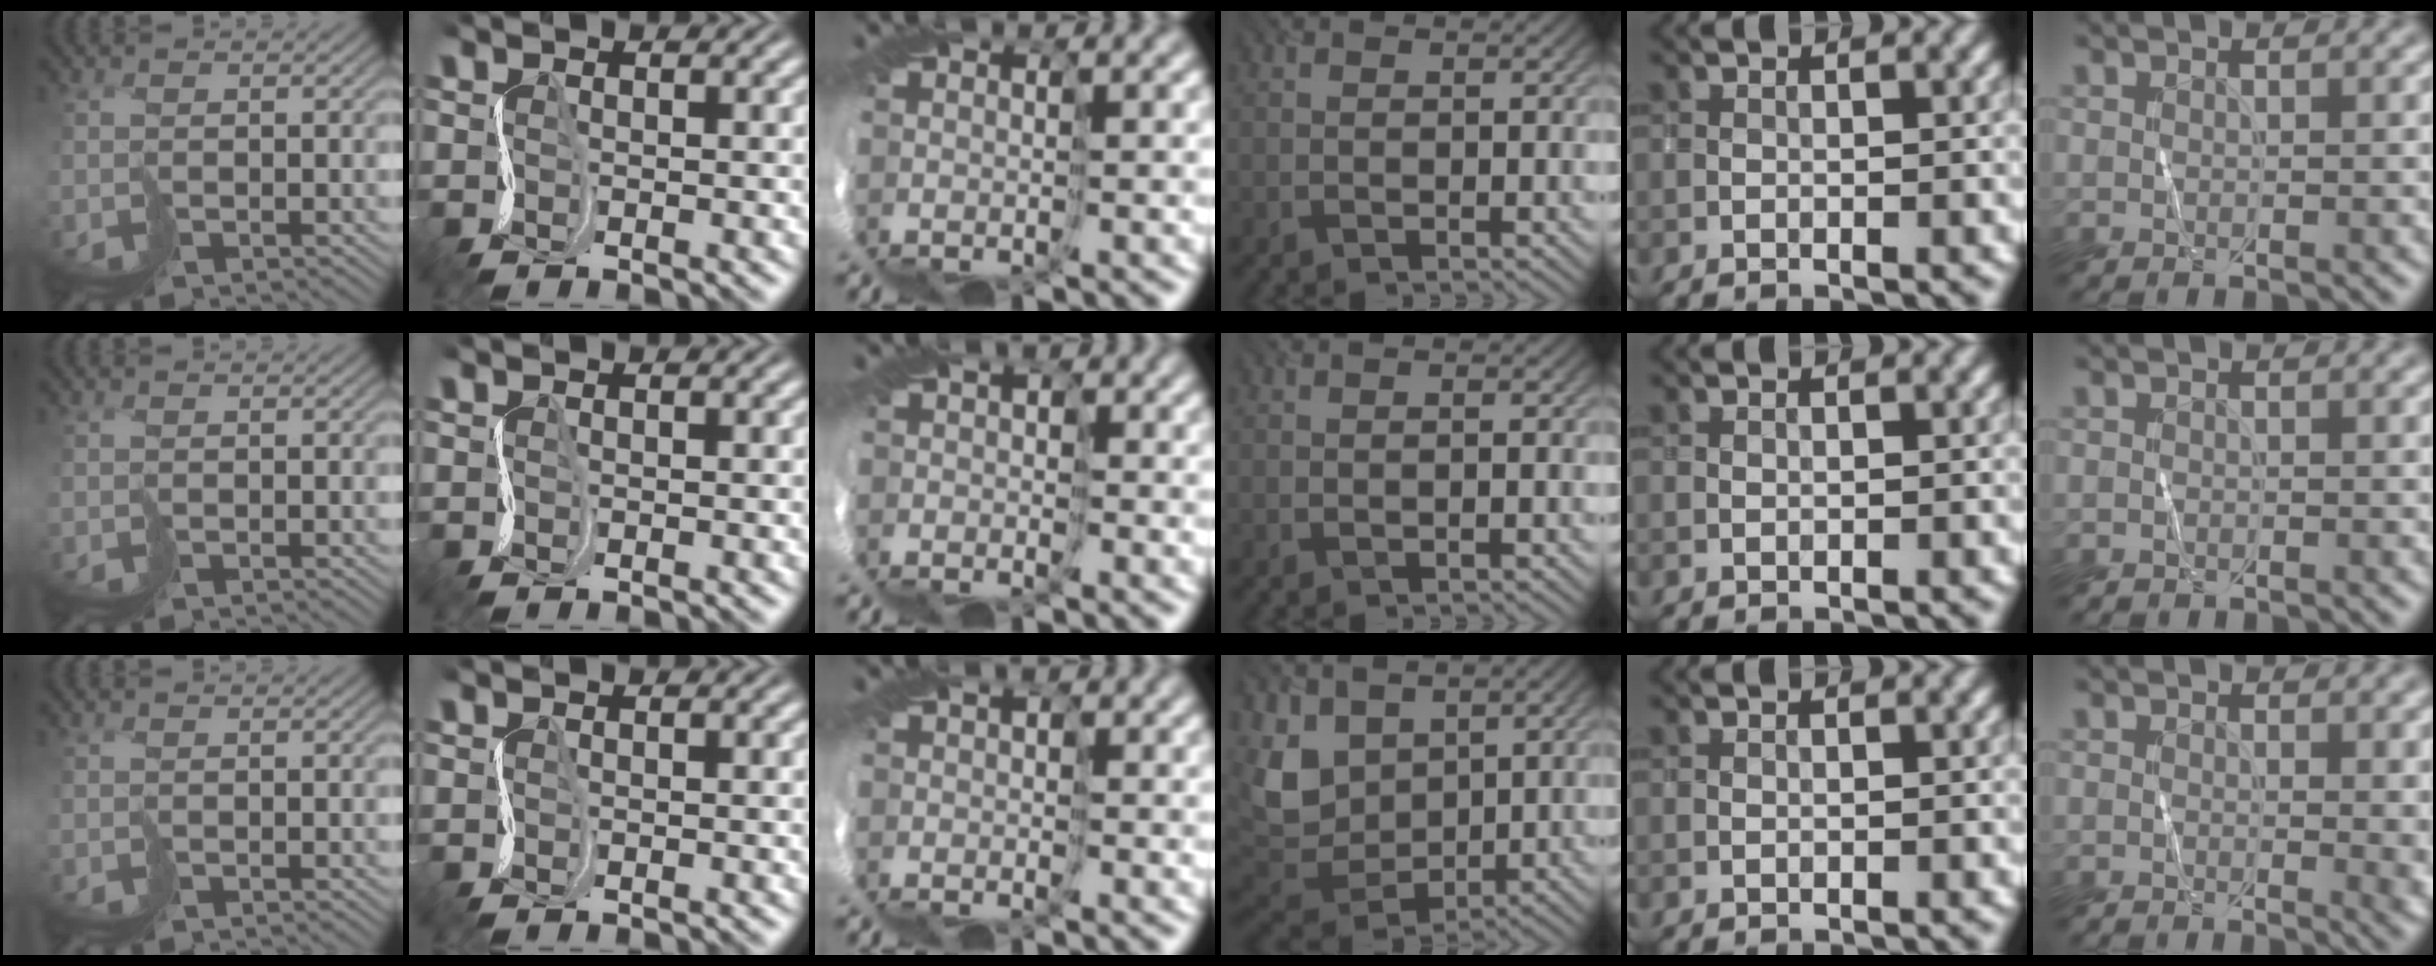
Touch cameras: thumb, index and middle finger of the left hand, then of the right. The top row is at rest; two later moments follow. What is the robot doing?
{"motion": "cut", "object": "tape"}